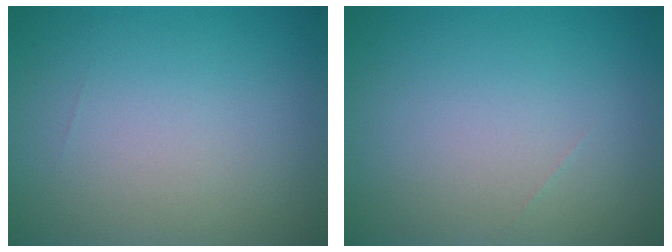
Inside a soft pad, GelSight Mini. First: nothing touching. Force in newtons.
{"total": 0.0}